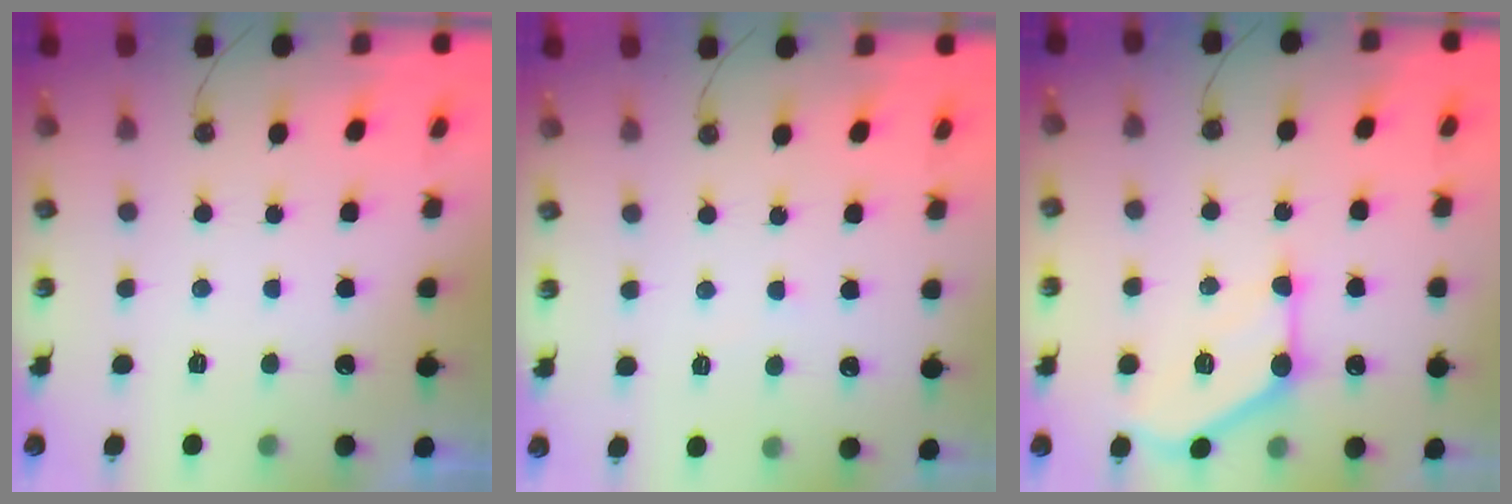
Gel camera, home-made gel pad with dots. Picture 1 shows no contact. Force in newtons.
{"total": 4.6, "press": 4.5, "slide": 0.5}
{"total": 13.0, "press": 13.0, "slide": 0.5}